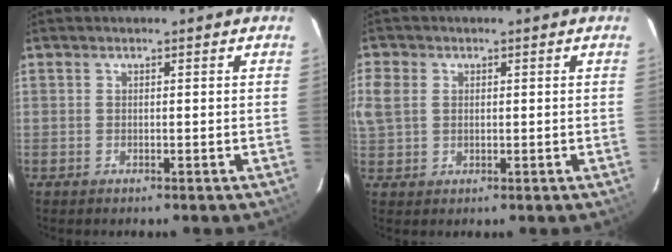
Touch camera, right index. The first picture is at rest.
{"total": 6.2, "force": [1.2, 5.1, 3.4], "torque": [-0.082, 0.009, 0.025]}